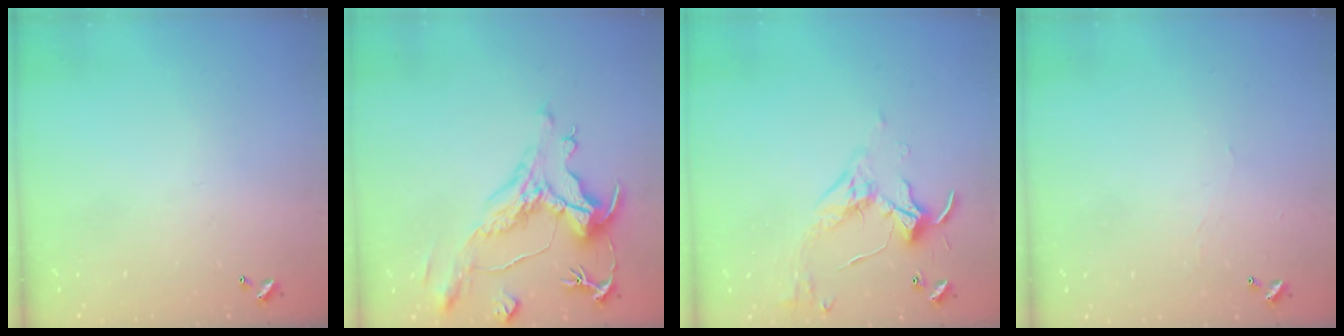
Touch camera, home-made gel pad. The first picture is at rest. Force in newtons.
{"total": 1.9, "press": 0.8, "slide": 1.7}
{"total": 3.4, "press": 3.4, "slide": 0.7}
{"total": 0.9, "press": 0.7, "slide": 0.4}